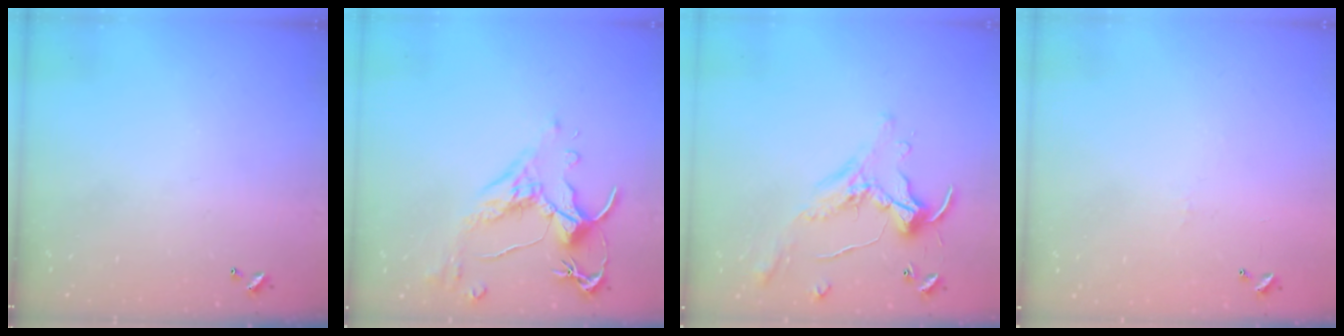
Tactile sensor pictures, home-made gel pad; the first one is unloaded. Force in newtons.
{"total": 2.5, "press": 2.1, "slide": 1.3}
{"total": 0.7, "press": 0.5, "slide": 0.4}
{"total": 6.5, "press": 6.4, "slide": 0.7}